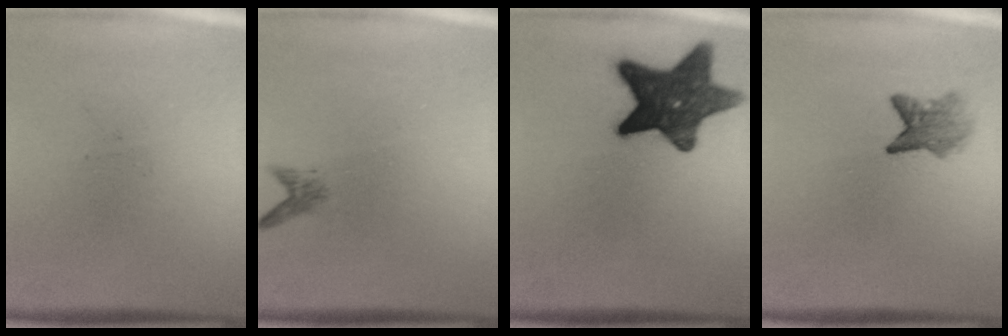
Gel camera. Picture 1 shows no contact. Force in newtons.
{"total": 1.1}
{"total": 13.4}
{"total": 3.2}